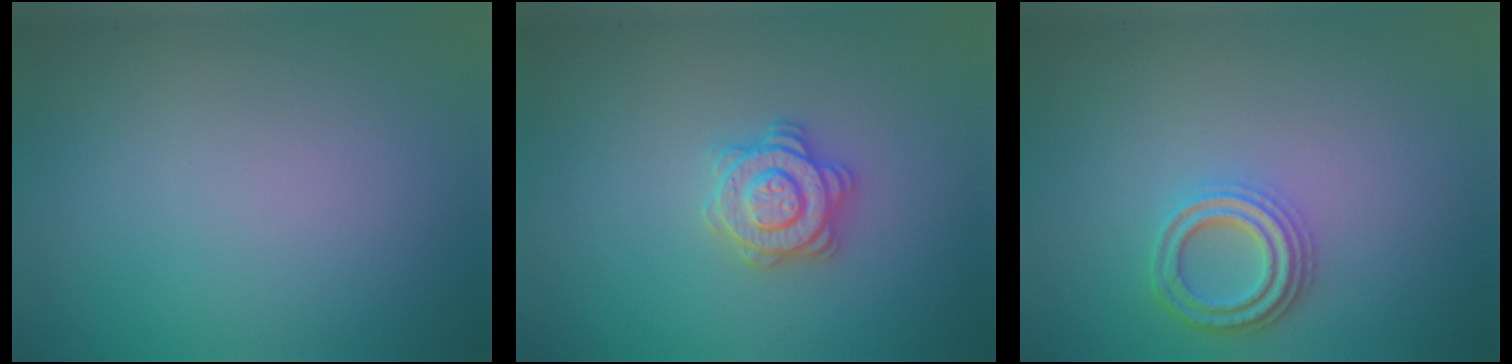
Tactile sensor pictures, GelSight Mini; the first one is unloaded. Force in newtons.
{"total": 2.8, "press": 2.8, "slide": 0.2}
{"total": 3.0, "press": 2.7, "slide": 1.1}